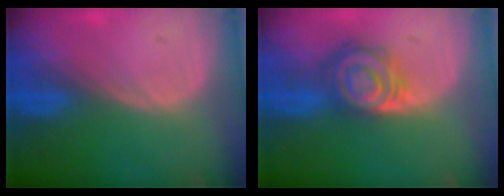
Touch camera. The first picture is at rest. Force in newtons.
{"total": 8.0, "press": 7.1, "slide": 3.7}